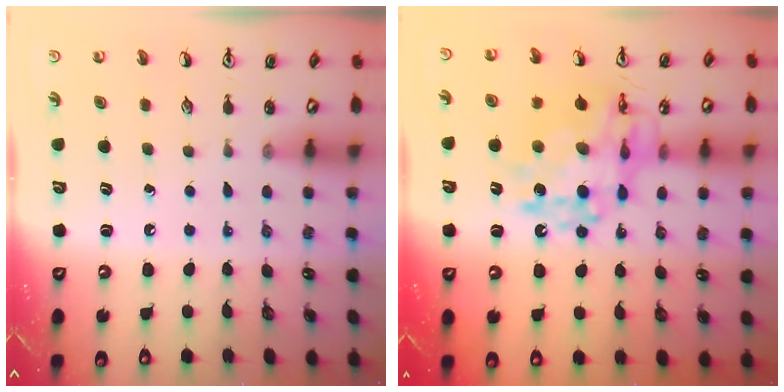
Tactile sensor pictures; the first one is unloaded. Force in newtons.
{"total": 14.9, "press": 14.8, "slide": 1.3}